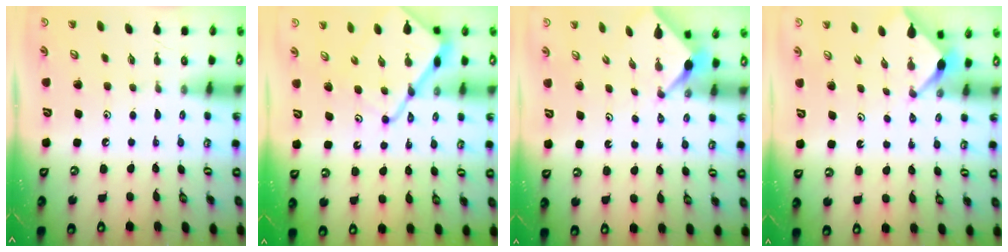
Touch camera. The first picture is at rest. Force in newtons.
{"total": 14.1, "press": 14.0, "slide": 1.6}
{"total": 2.5, "press": 2.4, "slide": 0.3}
{"total": 2.5, "press": 2.5, "slide": 0.3}